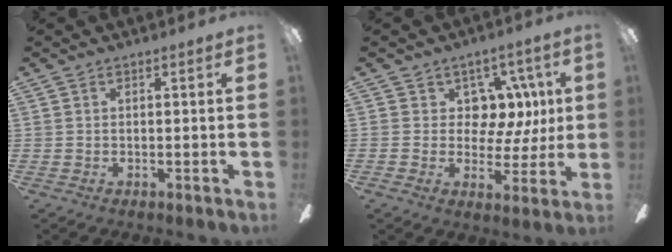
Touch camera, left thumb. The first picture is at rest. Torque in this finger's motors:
{"motor_torque": [0.06, 0.06, -0.06, -0.15, 0.02]}